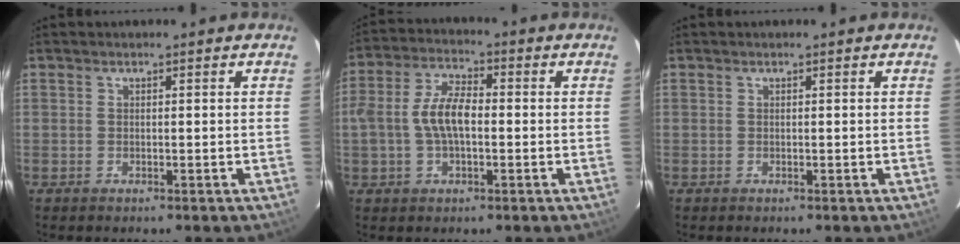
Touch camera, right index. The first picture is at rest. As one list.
[{"total": 8.4, "force": [-0.9, 4.3, 7.2], "torque": [-0.145, 0.016, -0.015]}, {"total": 0.0}]